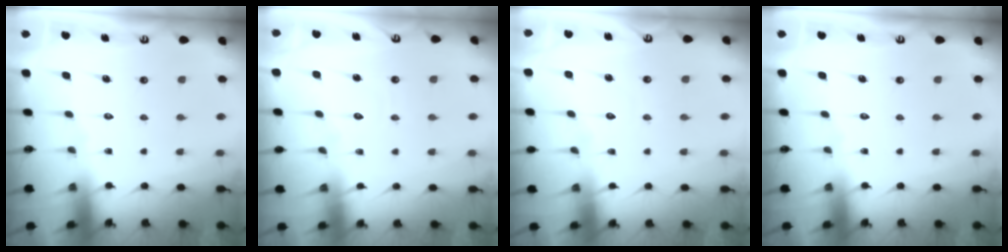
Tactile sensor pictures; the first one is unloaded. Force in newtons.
{"total": 4.8, "press": 4.7, "slide": 0.2}
{"total": 3.3, "press": 3.3, "slide": 0.3}
{"total": 0.0}